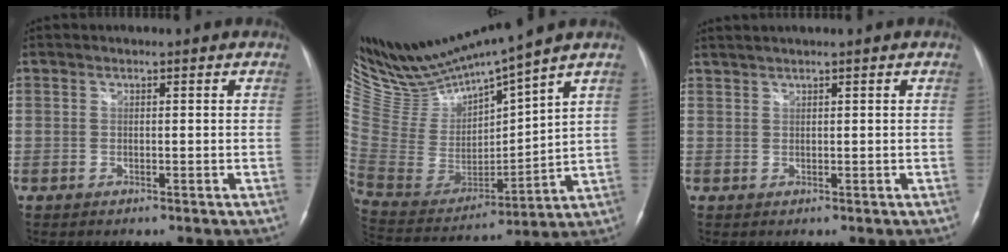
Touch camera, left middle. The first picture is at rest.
{"total": 15.2, "force": [14.3, -0.9, 5.0], "torque": [-0.115, -0.026, 0.297]}
{"total": 2.1, "force": [1.9, -0.3, 1.0], "torque": [-0.019, 0.012, 0.039]}